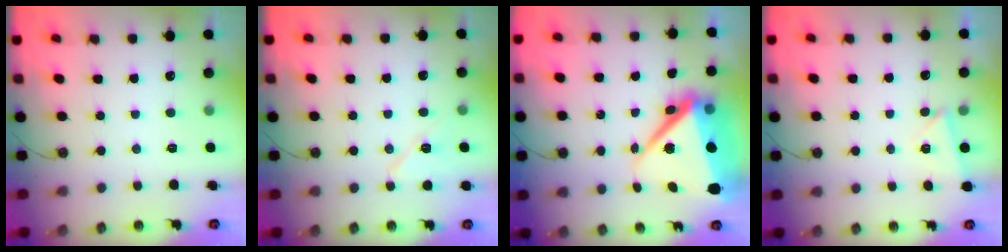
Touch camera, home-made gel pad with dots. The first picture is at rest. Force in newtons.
{"total": 8.1, "press": 8.0, "slide": 1.7}
{"total": 18.2, "press": 15.8, "slide": 8.9}
{"total": 3.8, "press": 3.2, "slide": 2.1}